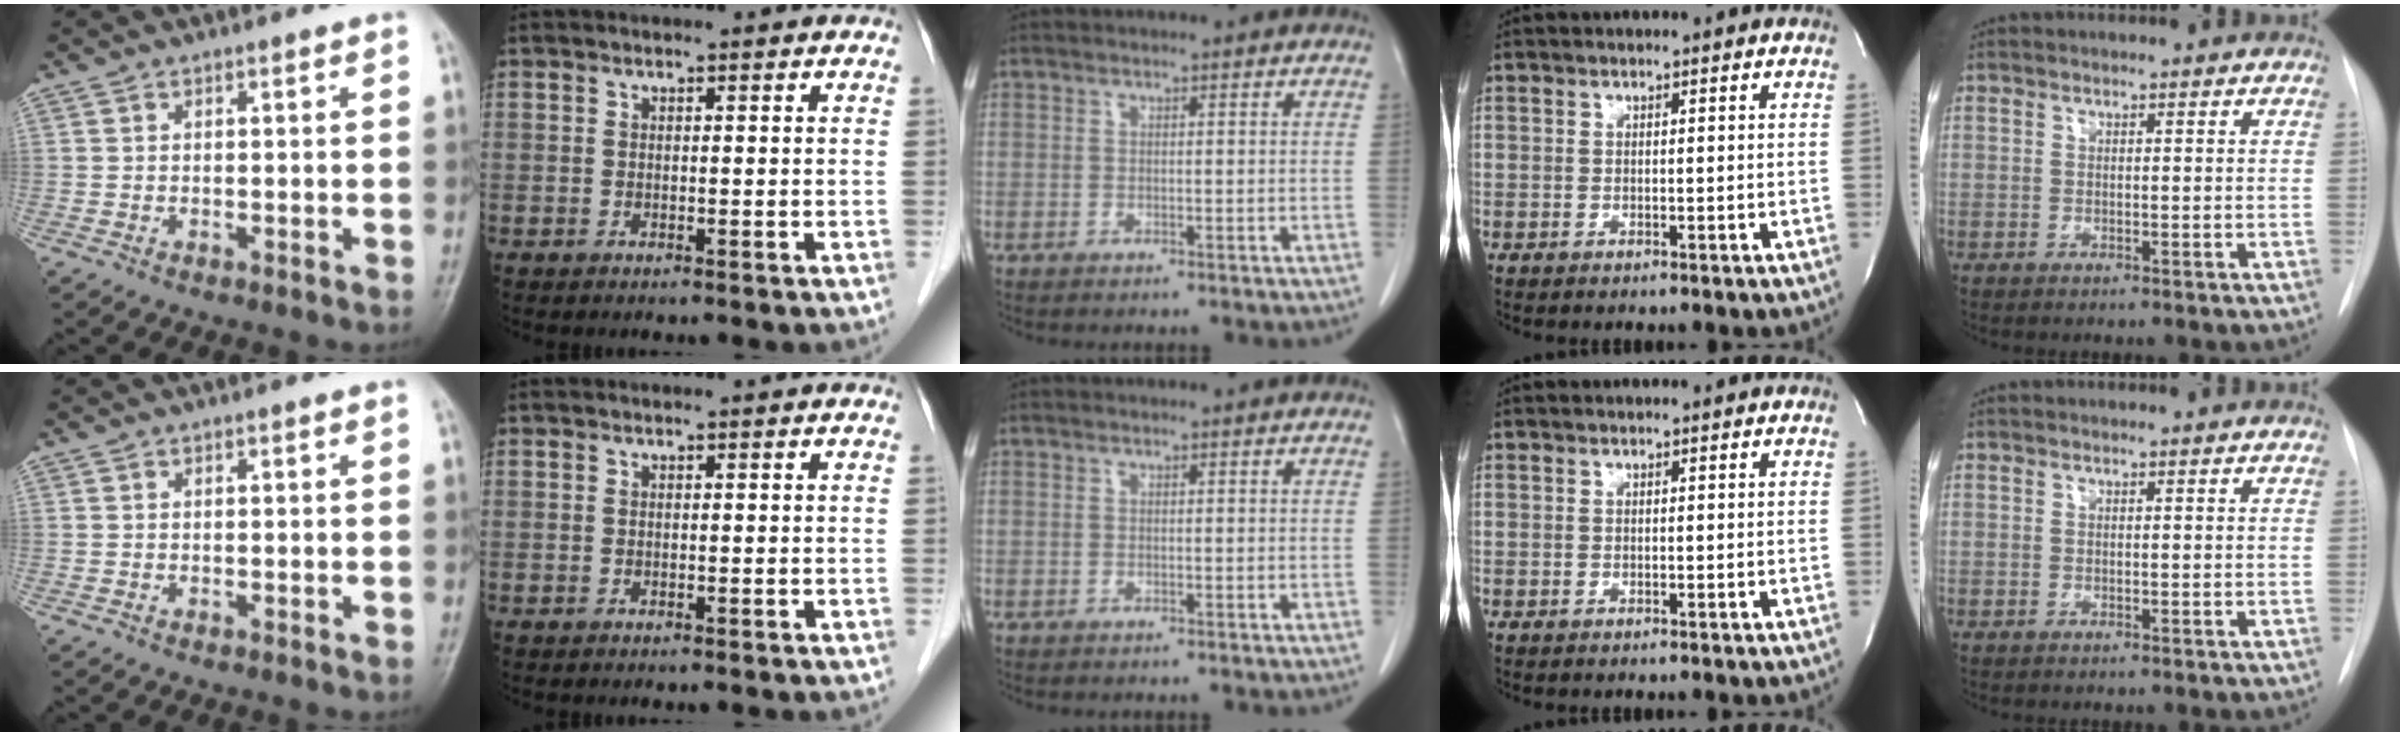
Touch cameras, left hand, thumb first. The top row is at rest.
{}